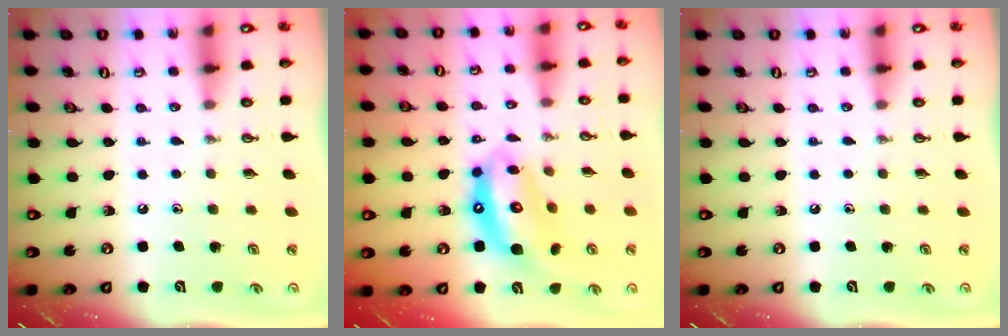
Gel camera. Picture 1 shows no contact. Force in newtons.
{"total": 13.5, "press": 13.4, "slide": 1.7}
{"total": 0.0}